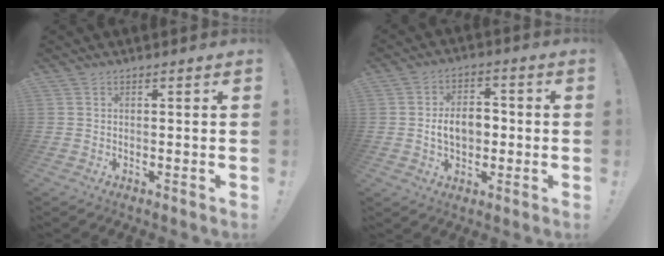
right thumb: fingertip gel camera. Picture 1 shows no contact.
{"total": 8.4, "force": [-0.8, 5.8, 6.1], "torque": [-0.093, 0.013, -0.013]}